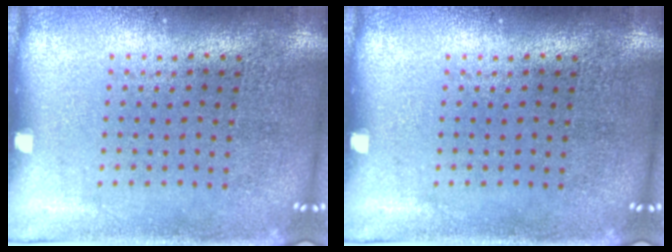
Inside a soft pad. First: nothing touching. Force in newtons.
{"total": 0.0}